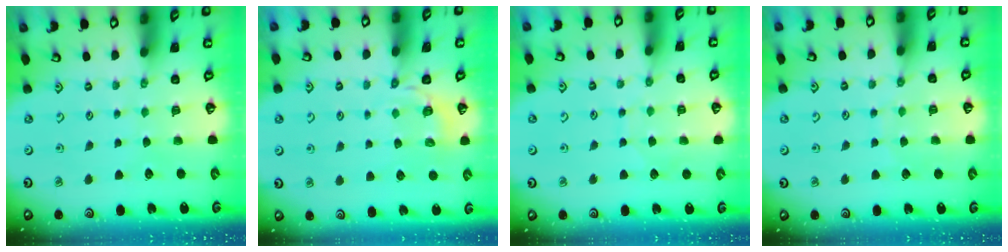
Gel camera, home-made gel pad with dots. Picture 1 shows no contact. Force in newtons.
{"total": 3.8, "press": 3.4, "slide": 1.8}
{"total": 6.1, "press": 6.1, "slide": 0.5}
{"total": 5.7, "press": 5.7, "slide": 0.5}